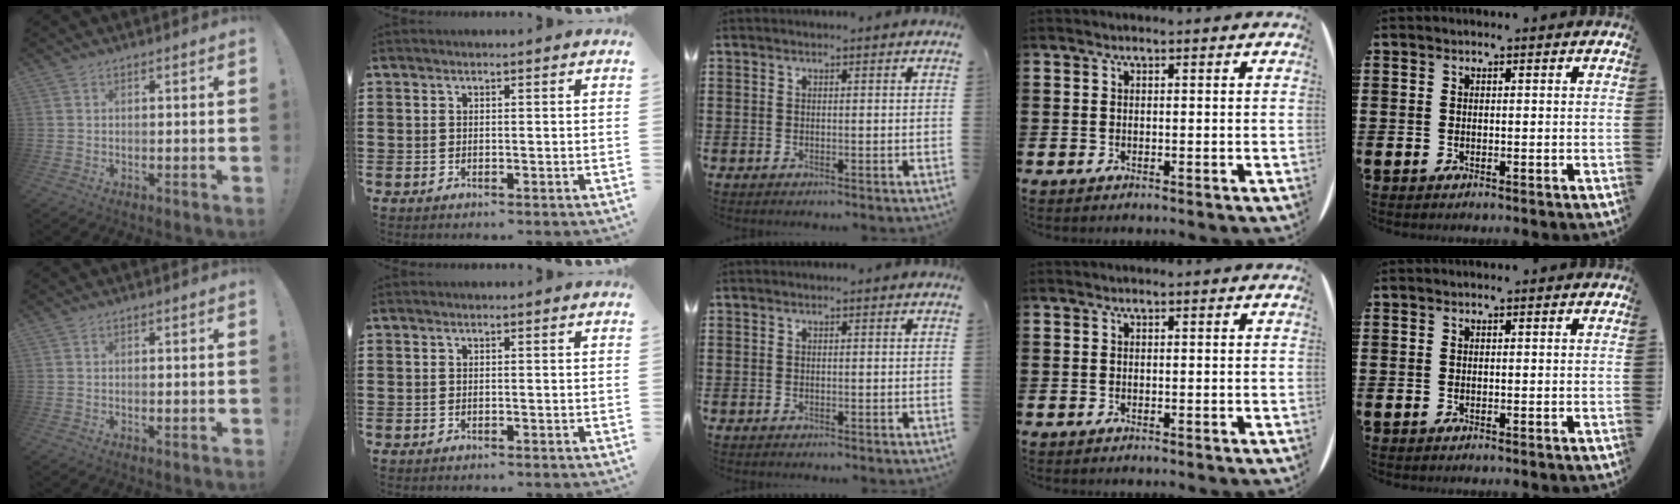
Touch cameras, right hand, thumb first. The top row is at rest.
{}